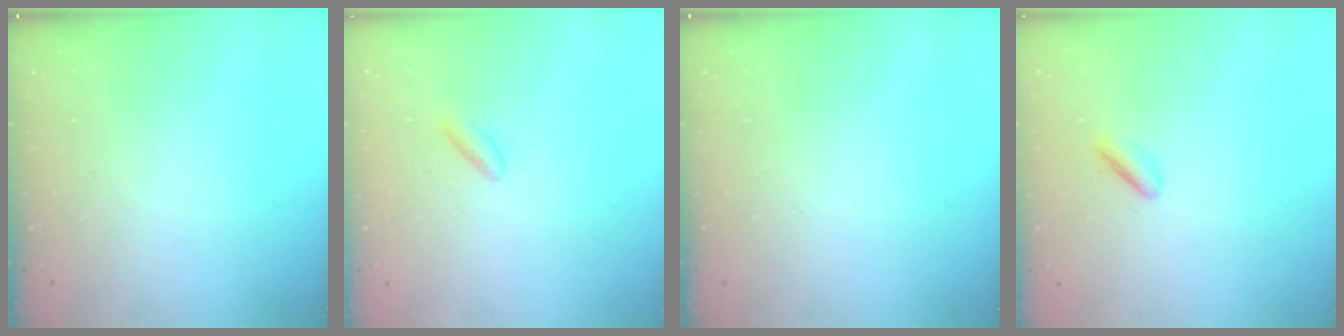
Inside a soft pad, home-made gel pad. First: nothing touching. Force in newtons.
{"total": 2.0, "press": 1.7, "slide": 1.2}
{"total": 0.0}
{"total": 2.2, "press": 1.9, "slide": 1.2}